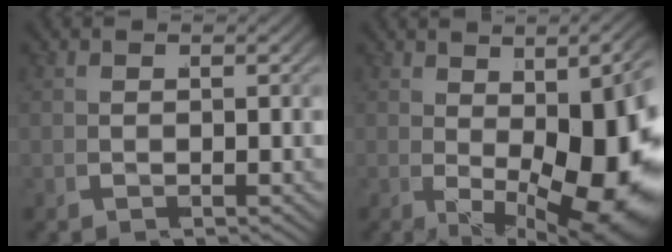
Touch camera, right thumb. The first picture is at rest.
{"total": 14.0, "force": [-1.4, 6.6, 12.3], "torque": [-0.158, -0.023, 0.005]}